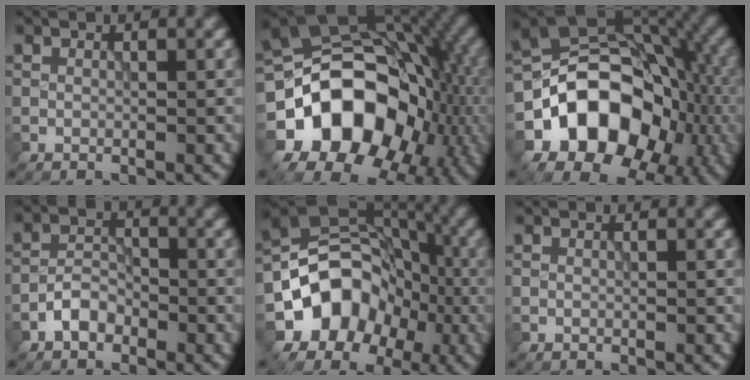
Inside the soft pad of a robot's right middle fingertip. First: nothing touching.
{"total": 15.3, "force": [-4.6, 11.4, 9.1], "torque": [-0.132, -0.002, -0.083]}
{"total": 12.6, "force": [-4.2, 9.5, 7.1], "torque": [-0.100, 0.002, -0.077]}
{"total": 2.5, "force": [-1.6, 1.5, 1.2], "torque": [-0.019, 0.010, -0.034]}
{"total": 8.3, "force": [-2.9, 6.8, 3.8], "torque": [-0.023, 0.009, -0.056]}
{"total": 0.0}